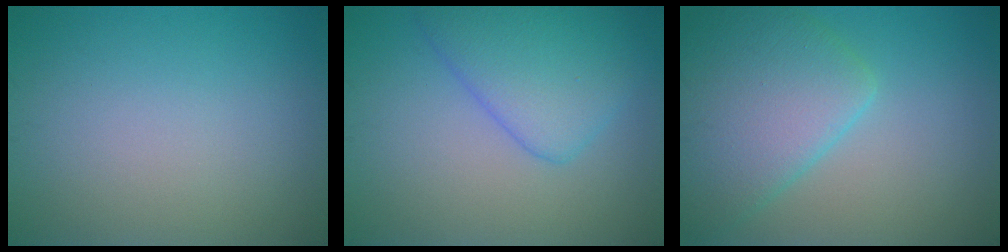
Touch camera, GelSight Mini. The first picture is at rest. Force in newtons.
{"total": 5.4, "press": 5.4, "slide": 0.3}
{"total": 7.2, "press": 7.2, "slide": 0.3}